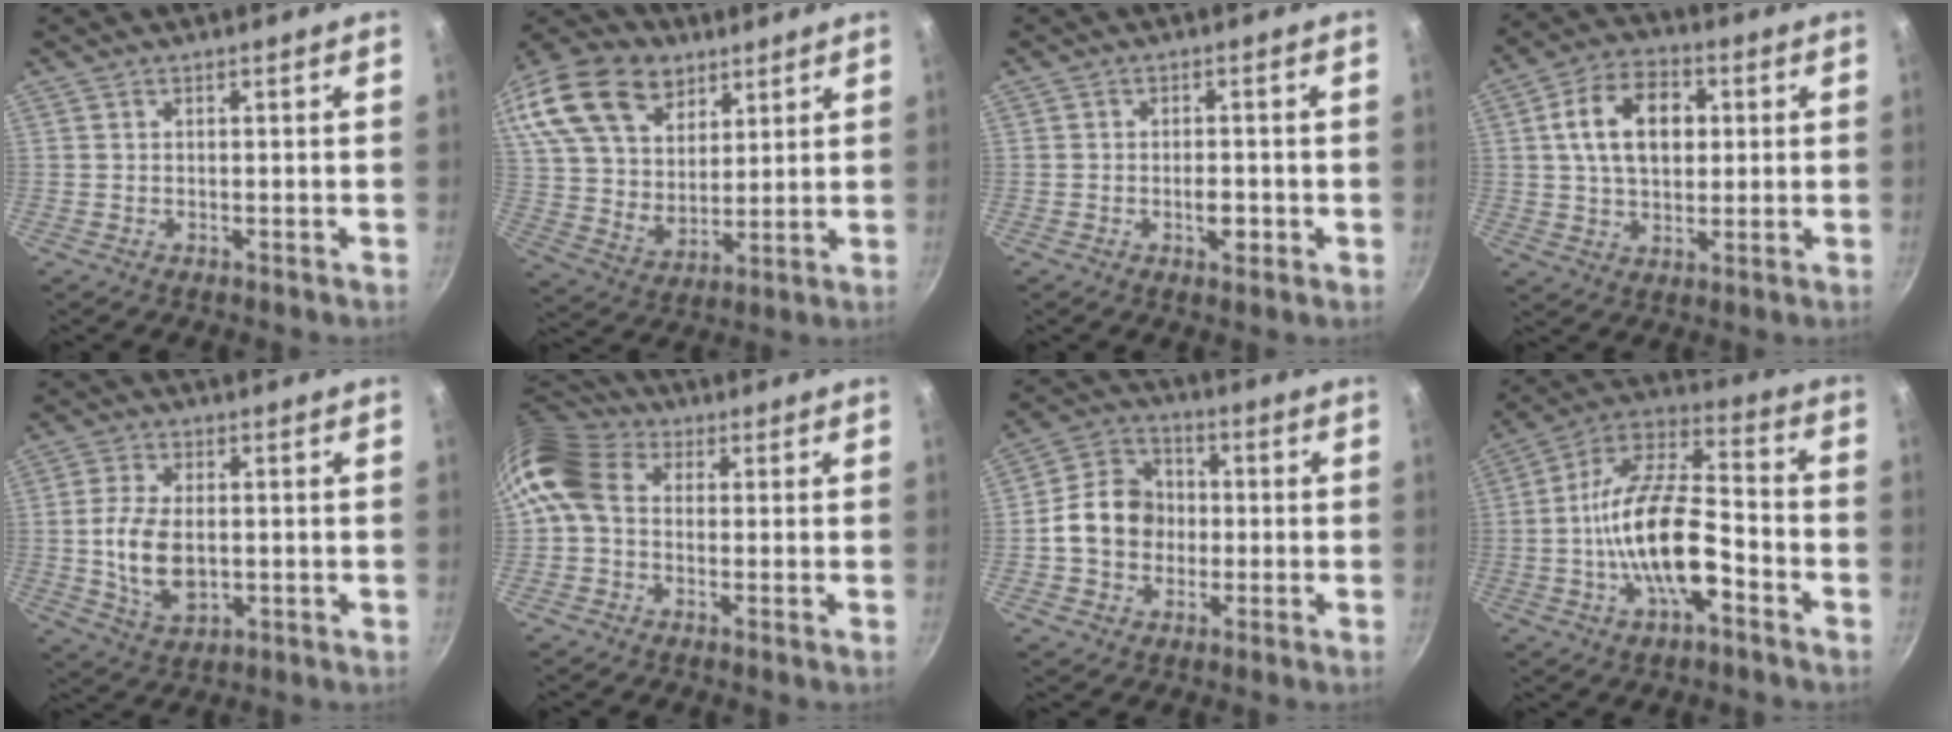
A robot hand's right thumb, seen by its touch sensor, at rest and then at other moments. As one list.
[{"total": 25.0, "force": [13.4, 16.2, 13.5], "torque": [-0.266, -0.004, 0.247]}, {"total": 3.5, "force": [-1.0, 1.8, 2.8], "torque": [-0.030, 0.008, -0.016]}, {"total": 13.0, "force": [2.4, 8.7, 9.3], "torque": [-0.134, 0.012, 0.033]}, {"total": 10.0, "force": [-0.3, 5.9, 8.0], "torque": [-0.151, -0.001, -0.001]}, {"total": 9.5, "force": [0.2, 7.4, 6.0], "torque": [-0.109, 0.025, -0.018]}, {"total": 10.2, "force": [-0.7, 8.7, 5.3], "torque": [-0.059, 0.022, -0.028]}, {"total": 18.4, "force": [-5.4, 7.8, 15.8], "torque": [-0.271, 0.043, -0.113]}]